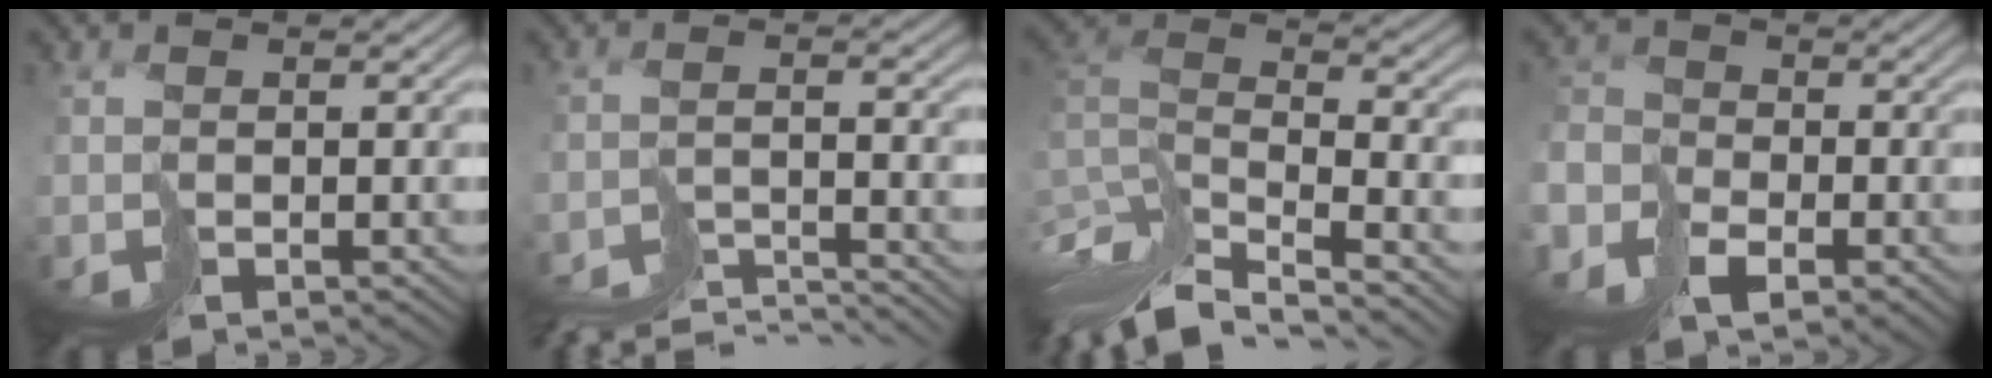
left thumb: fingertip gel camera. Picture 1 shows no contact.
{"total": 7.9, "force": [-7.6, 0.8, 1.8], "torque": [-0.023, -0.009, -0.109]}
{"total": 10.2, "force": [-7.8, 2.5, 6.0], "torque": [-0.144, 0.009, -0.144]}
{"total": 7.5, "force": [-4.4, 4.8, 3.5], "torque": [-0.075, -0.030, -0.084]}